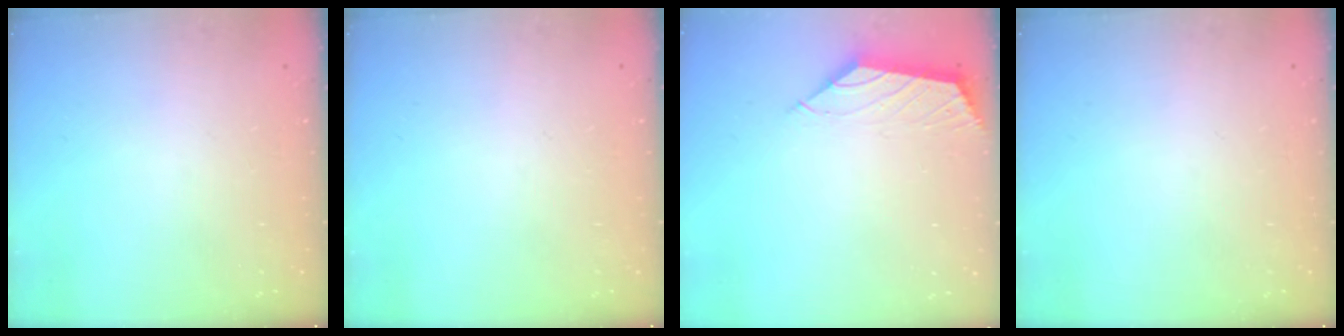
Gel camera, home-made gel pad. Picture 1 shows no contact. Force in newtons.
{"total": 0.0}
{"total": 2.1, "press": 2.0, "slide": 0.3}
{"total": 0.0}